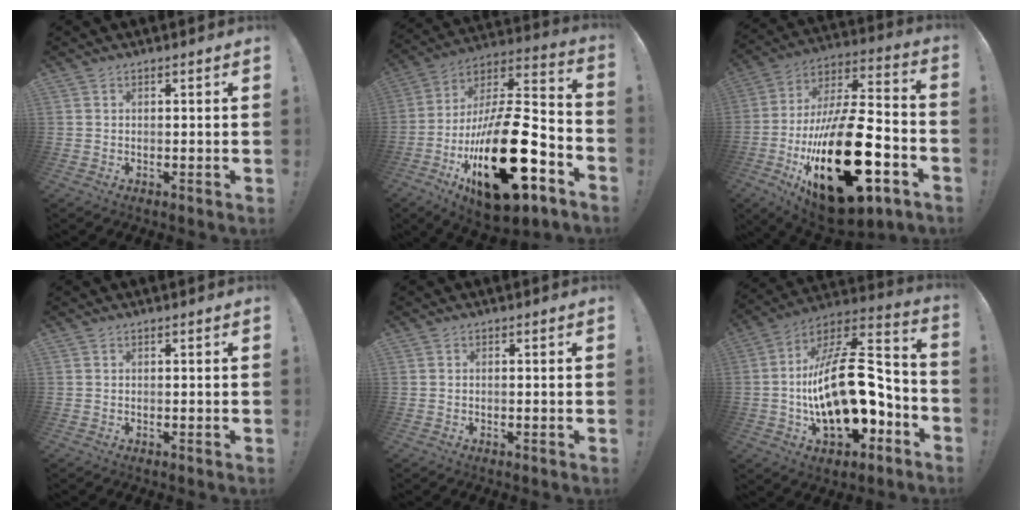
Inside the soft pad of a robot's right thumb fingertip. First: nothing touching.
{"total": 30.5, "force": [-10.8, 12.0, 25.9], "torque": [-0.441, 0.045, -0.166]}
{"total": 34.1, "force": [-11.0, 15.6, 28.2], "torque": [-0.495, 0.054, -0.160]}
{"total": 0.0}
{"total": 0.0}
{"total": 24.1, "force": [-3.5, 12.1, 20.5], "torque": [-0.364, 0.019, -0.053]}